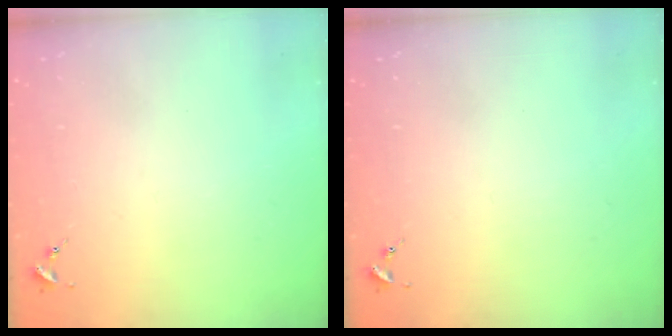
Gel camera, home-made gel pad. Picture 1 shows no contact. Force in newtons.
{"total": 0.0}